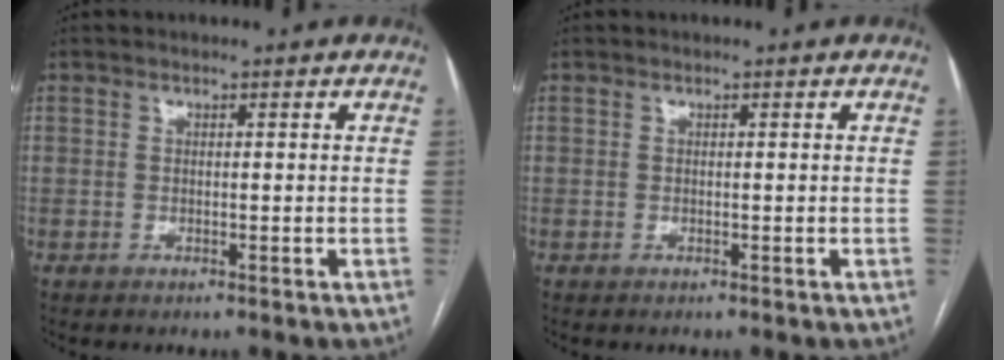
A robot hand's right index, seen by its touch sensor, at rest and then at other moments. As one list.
[{"total": 0.0}]